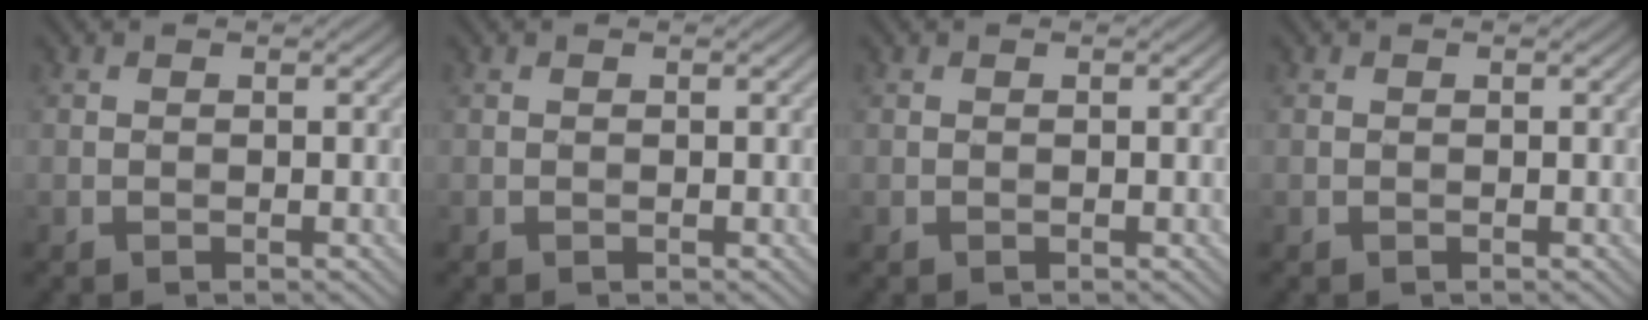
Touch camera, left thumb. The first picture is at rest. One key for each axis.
{"total": 0.0}
{"total": 0.0}
{"total": 0.0}